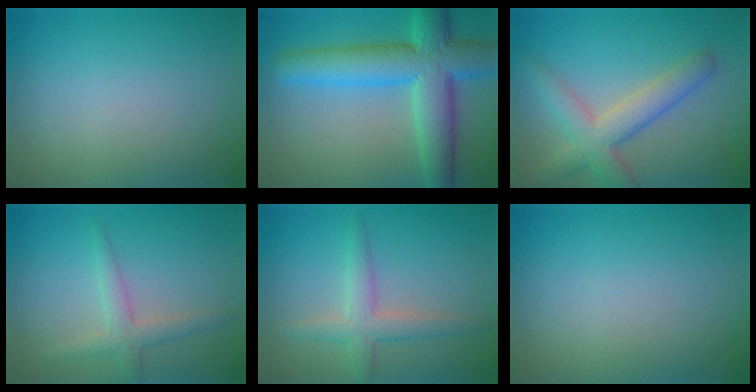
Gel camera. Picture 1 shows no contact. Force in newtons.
{"total": 9.0, "press": 9.0, "slide": 0.4}
{"total": 5.1, "press": 5.0, "slide": 0.3}
{"total": 2.4, "press": 2.4, "slide": 0.1}
{"total": 3.1, "press": 3.1, "slide": 0.1}
{"total": 0.0}